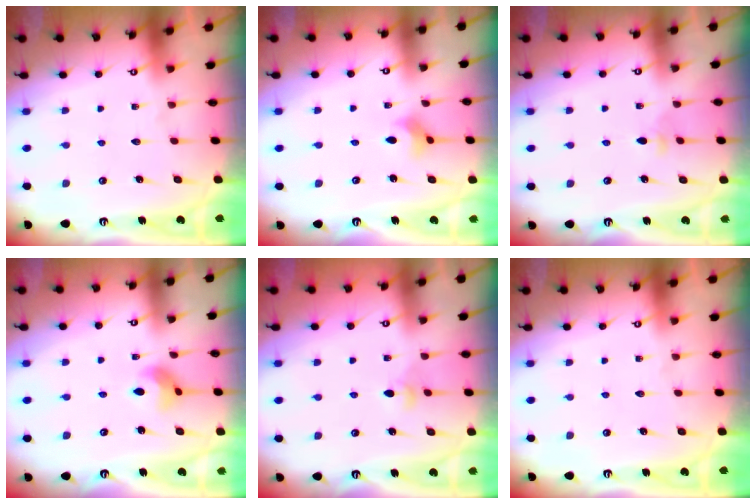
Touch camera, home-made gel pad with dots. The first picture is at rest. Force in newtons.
{"total": 2.7, "press": 2.6, "slide": 0.6}
{"total": 3.1, "press": 3.1, "slide": 0.6}
{"total": 6.3, "press": 6.3, "slide": 0.4}
{"total": 3.1, "press": 3.0, "slide": 0.8}
{"total": 0.0}